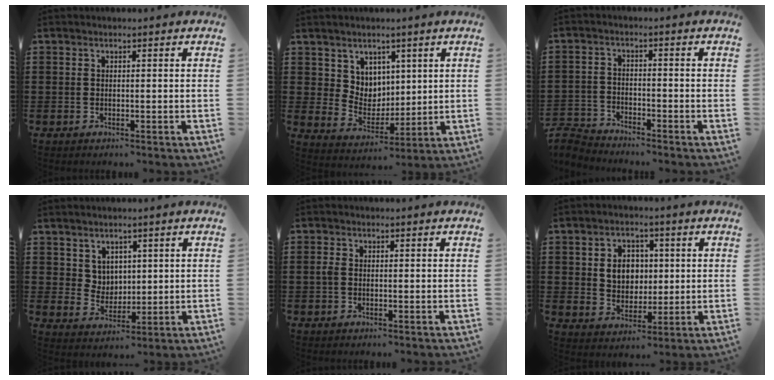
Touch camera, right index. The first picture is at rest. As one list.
[{"total": 5.9, "force": [3.7, 4.6, -0.1], "torque": [-0.024, -0.012, 0.070]}, {"total": 3.6, "force": [-3.6, 0.5, 0.0], "torque": [-0.022, -0.005, -0.080]}, {"total": 4.2, "force": [2.5, 3.3, 0.6], "torque": [-0.028, 0.005, 0.048]}, {"total": 1.2, "force": [-0.3, 0.8, 0.9], "torque": [-0.027, 0.000, -0.010]}, {"total": 5.7, "force": [0.9, 4.8, 3.0], "torque": [-0.061, 0.010, 0.009]}]